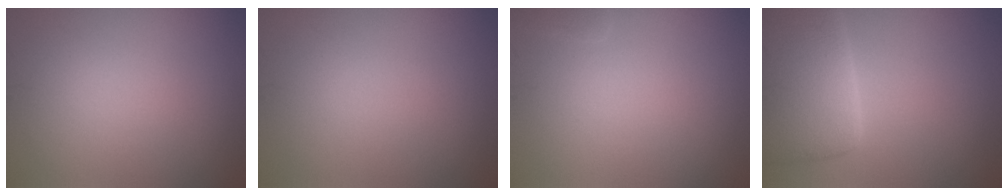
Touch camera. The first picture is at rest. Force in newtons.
{"total": 0.0}
{"total": 0.7, "press": 0.7, "slide": 0.0}
{"total": 7.1, "press": 7.1, "slide": 0.7}